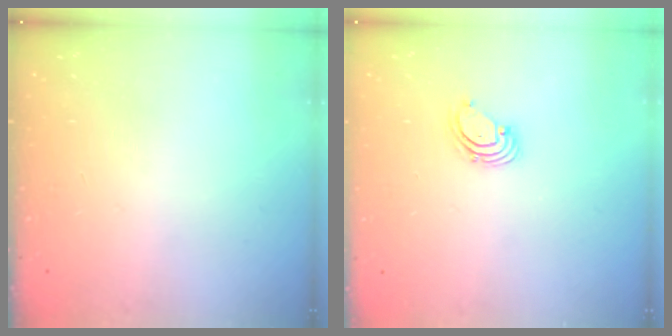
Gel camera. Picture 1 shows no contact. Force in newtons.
{"total": 1.6, "press": 1.6, "slide": 0.1}